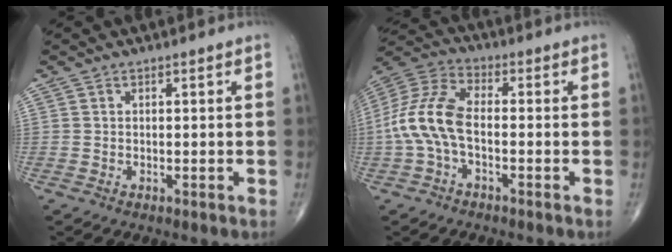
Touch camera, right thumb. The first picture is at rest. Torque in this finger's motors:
{"motor_torque": [-0.07, 1.02, 1.16, -0.41, 0.14]}